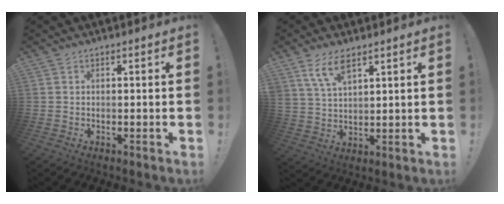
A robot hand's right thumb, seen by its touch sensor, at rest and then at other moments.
{"total": 7.9, "force": [5.2, 3.2, 5.0], "torque": [-0.099, -0.017, 0.098]}